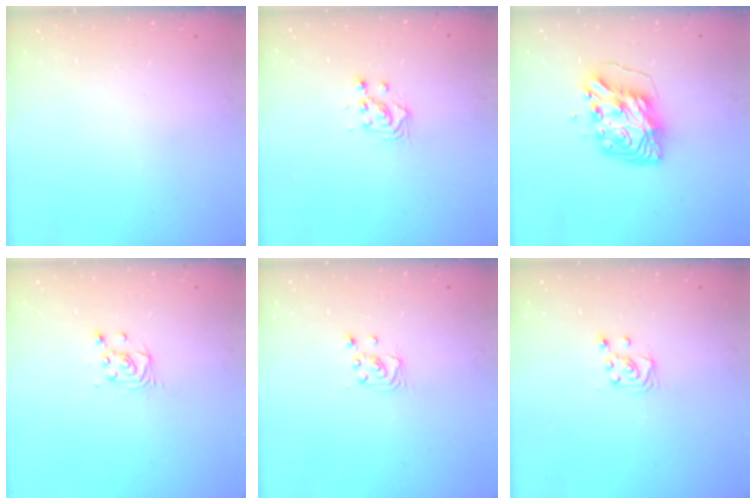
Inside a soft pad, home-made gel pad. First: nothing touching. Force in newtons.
{"total": 2.8, "press": 2.8, "slide": 0.1}
{"total": 11.0, "press": 10.9, "slide": 1.6}
{"total": 3.4, "press": 3.4, "slide": 0.3}
{"total": 2.5, "press": 2.5, "slide": 0.2}
{"total": 4.3, "press": 4.3, "slide": 0.3}